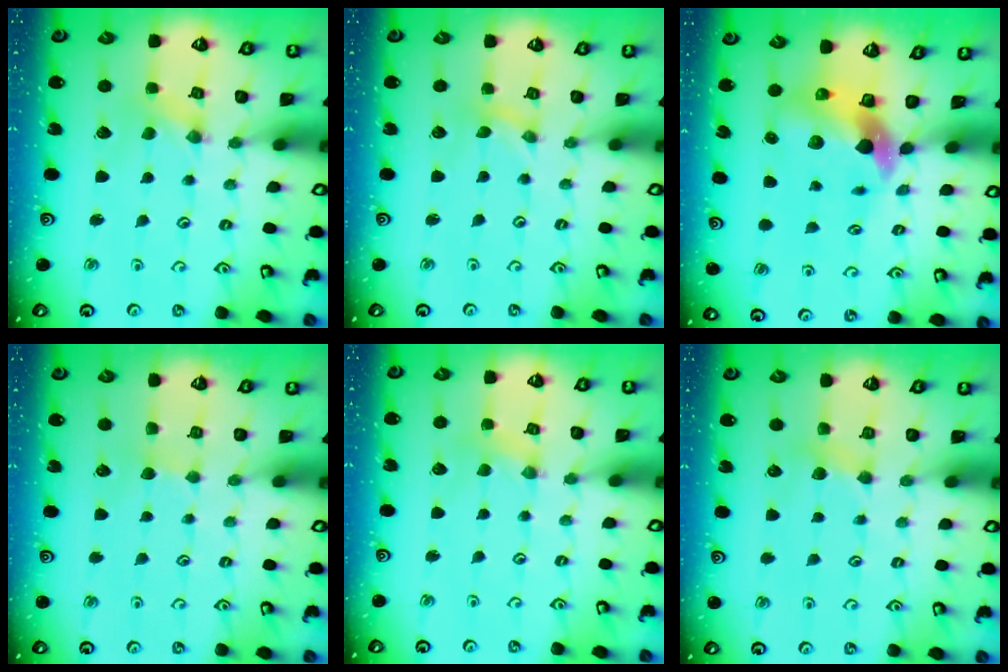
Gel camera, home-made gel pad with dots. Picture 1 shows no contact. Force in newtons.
{"total": 0.0}
{"total": 8.3, "press": 8.2, "slide": 1.5}
{"total": 2.3, "press": 2.2, "slide": 0.4}
{"total": 2.5, "press": 2.5, "slide": 0.4}
{"total": 3.9, "press": 3.9, "slide": 0.6}